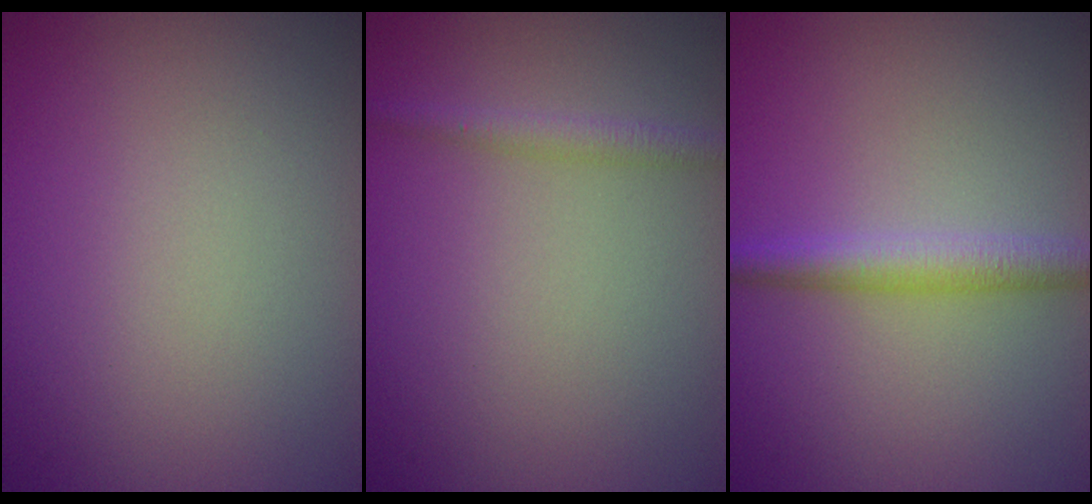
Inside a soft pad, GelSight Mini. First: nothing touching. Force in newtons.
{"total": 1.4, "press": 1.4, "slide": 0.1}
{"total": 3.0, "press": 3.0, "slide": 0.1}